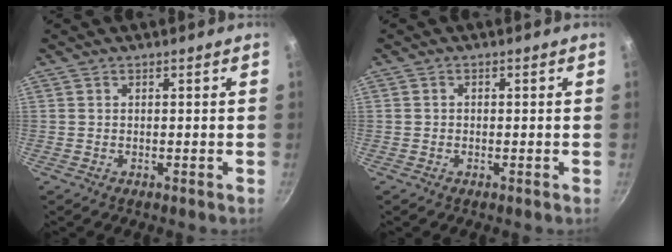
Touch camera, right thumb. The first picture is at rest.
{"total": 0.6, "force": [-0.2, 0.5, 0.2], "torque": [-0.003, 0.003, -0.004]}